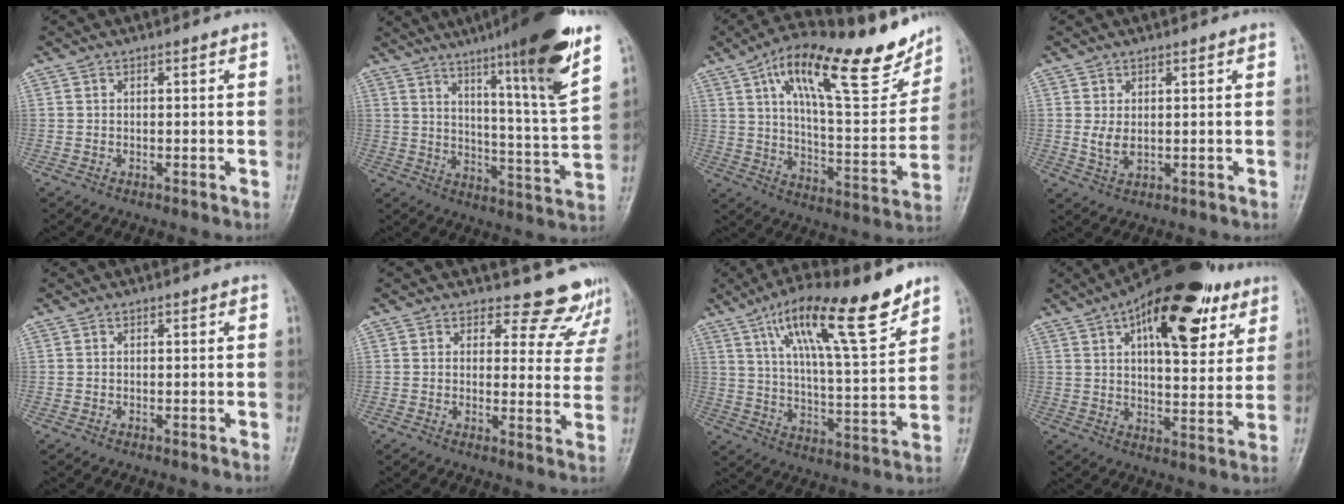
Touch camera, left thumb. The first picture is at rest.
{"total": 20.4, "force": [12.2, 1.1, 16.4], "torque": [-0.223, -0.060, 0.182]}
{"total": 25.5, "force": [15.1, 8.4, 18.7], "torque": [-0.246, -0.038, 0.241]}
{"total": 2.8, "force": [0.5, 1.5, 2.4], "torque": [-0.044, -0.006, 0.017]}
{"total": 0.0}
{"total": 10.1, "force": [9.3, 3.9, -0.2], "torque": [0.055, -0.075, 0.082]}
{"total": 19.0, "force": [11.9, 3.8, 14.3], "torque": [-0.217, -0.047, 0.202]}
{"total": 22.7, "force": [11.1, 10.0, 17.0], "torque": [-0.222, -0.017, 0.167]}